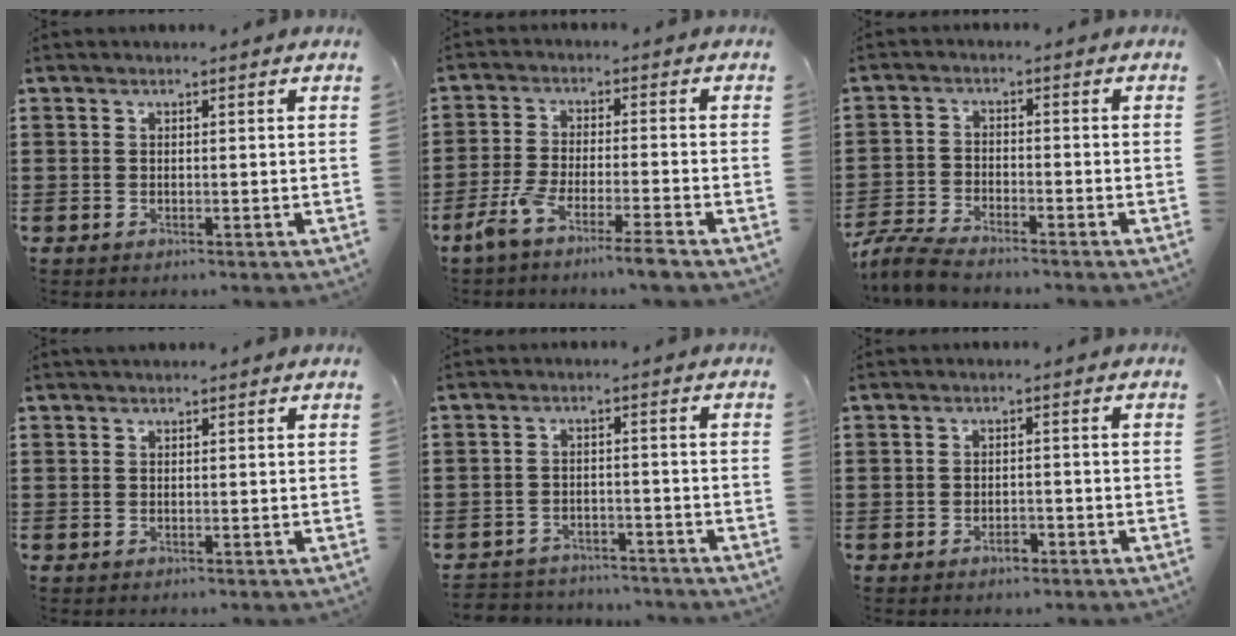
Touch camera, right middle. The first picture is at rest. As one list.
[{"total": 5.7, "force": [-4.7, -0.3, 3.3], "torque": [-0.074, -0.018, -0.090]}, {"total": 4.9, "force": [-4.7, 0.3, 1.4], "torque": [-0.051, -0.009, -0.099]}, {"total": 0.6, "force": [0.6, 0.0, 0.1], "torque": [-0.004, 0.000, 0.011]}, {"total": 3.1, "force": [-3.1, 0.5, -0.3], "torque": [-0.004, -0.002, -0.067]}, {"total": 1.8, "force": [-1.3, 0.8, 1.0], "torque": [-0.024, -0.002, -0.025]}]